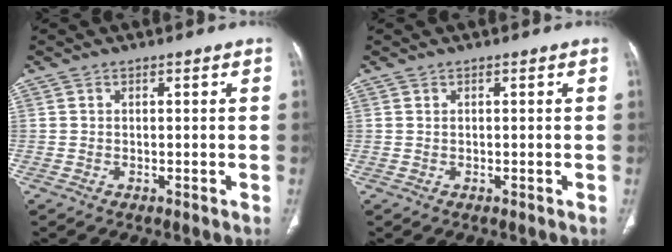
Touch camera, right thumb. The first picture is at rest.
{"total": 0.0}